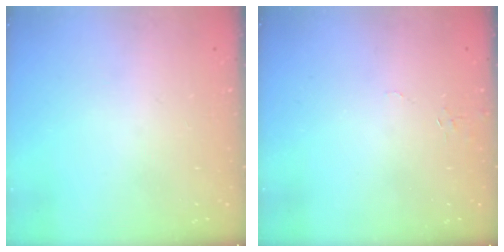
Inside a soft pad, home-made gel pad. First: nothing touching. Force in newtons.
{"total": 4.6, "press": 4.5, "slide": 0.4}